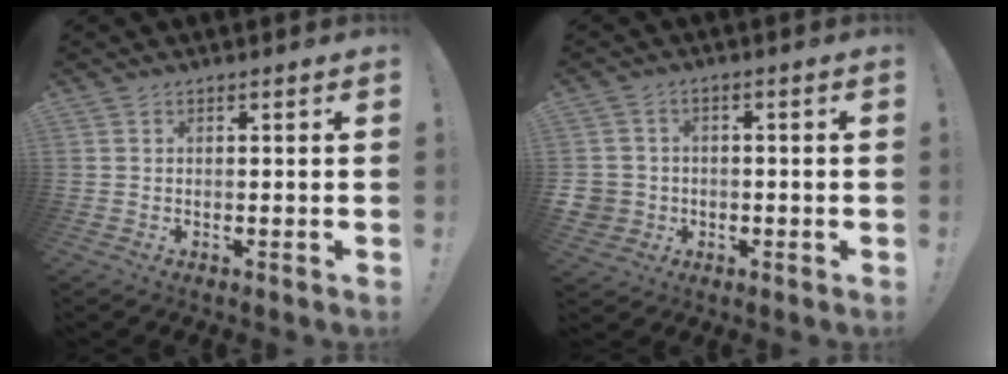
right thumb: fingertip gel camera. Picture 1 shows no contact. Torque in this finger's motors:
{"motor_torque": [-0.09, 0.07, 0.22, 0.02, -0.01]}